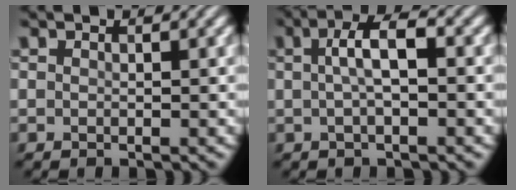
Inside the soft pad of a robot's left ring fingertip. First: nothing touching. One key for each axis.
{"total": 3.5, "fx": 0.3, "fy": 1.0, "fz": 3.4, "tx": -0.063, "ty": 0.008, "tz": 0.003}